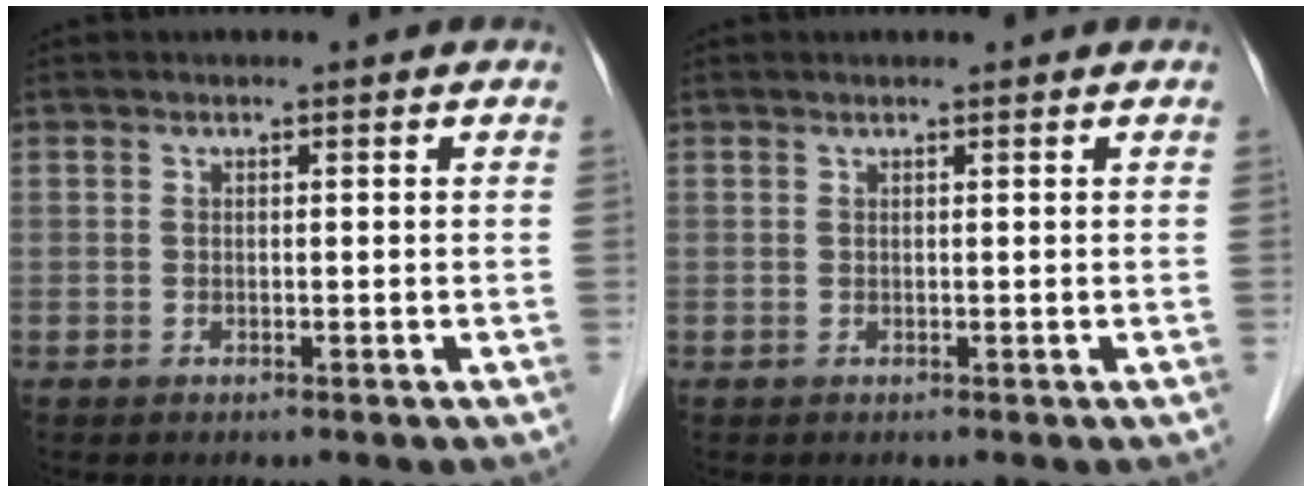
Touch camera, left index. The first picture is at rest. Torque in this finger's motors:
{"motor_torque": [0.00, -0.02, -0.01, -0.01]}